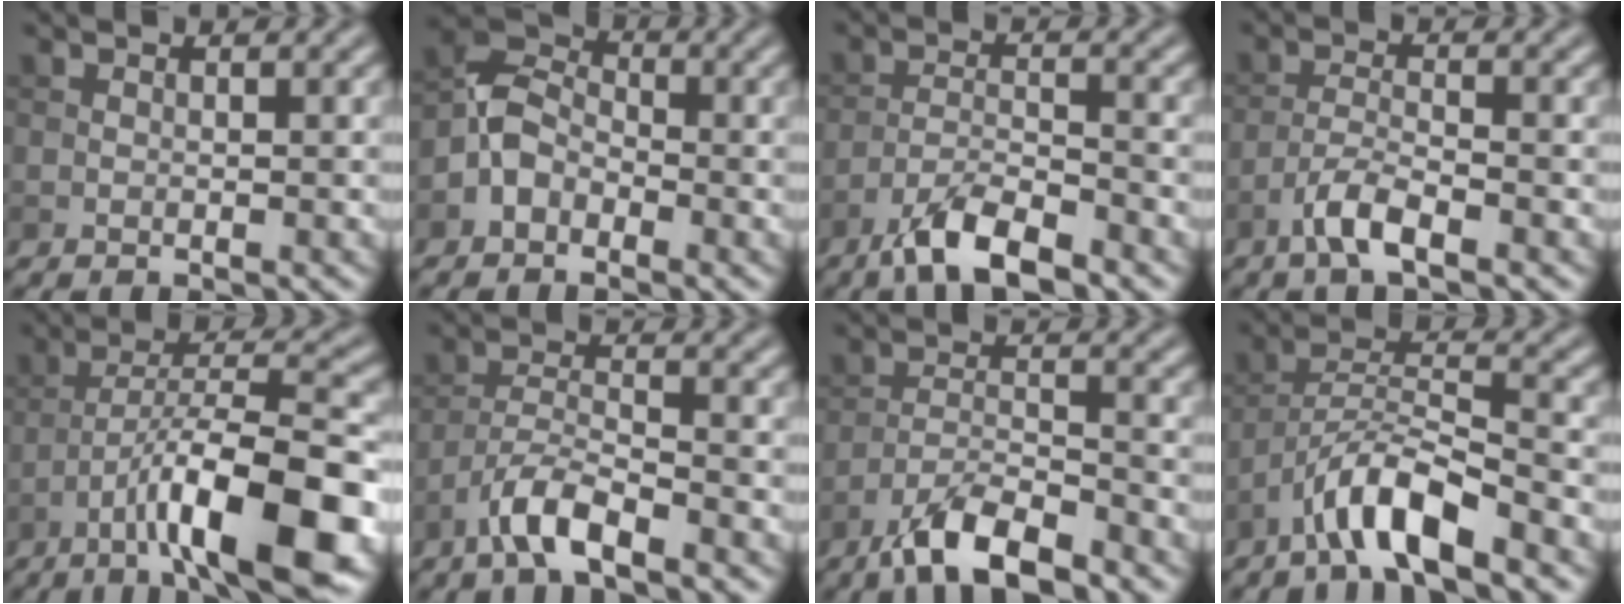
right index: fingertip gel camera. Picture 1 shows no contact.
{"total": 3.5, "force": [-1.8, 2.6, 1.6], "torque": [-0.032, 0.013, -0.046]}
{"total": 5.5, "force": [-4.1, 1.4, 3.5], "torque": [-0.064, 0.000, -0.078]}
{"total": 3.5, "force": [-2.2, 0.7, 2.5], "torque": [-0.054, 0.006, -0.051]}
{"total": 11.4, "force": [-5.4, 2.6, 9.7], "torque": [-0.152, 0.015, -0.089]}
{"total": 4.3, "force": [-3.1, 1.0, 2.9], "torque": [-0.058, 0.006, -0.068]}
{"total": 6.3, "force": [-4.7, 1.6, 3.9], "torque": [-0.066, 0.001, -0.087]}
{"total": 6.2, "force": [-4.3, 1.2, 4.3], "torque": [-0.075, 0.011, -0.081]}